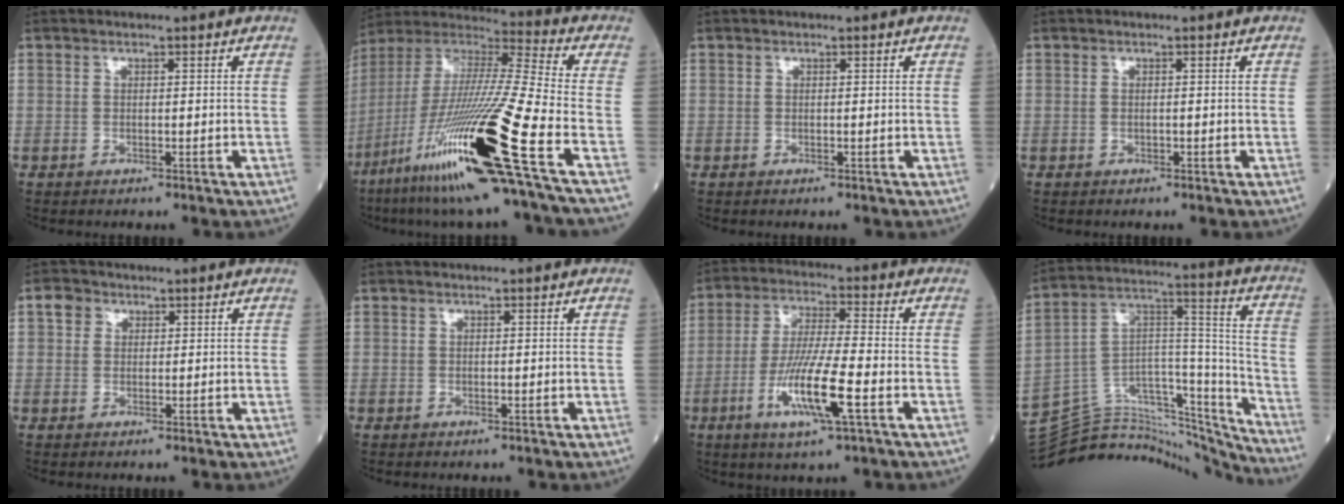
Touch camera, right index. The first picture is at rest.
{"total": 26.8, "force": [-11.9, -0.1, 24.0], "torque": [-0.469, -0.057, -0.222]}
{"total": 0.0}
{"total": 0.0}
{"total": 2.1, "force": [0.7, 1.9, 0.7], "torque": [-0.013, 0.016, 0.008]}
{"total": 0.0}
{"total": 10.9, "force": [-4.0, 0.6, 10.2], "torque": [-0.201, -0.014, -0.075]}
{"total": 26.1, "force": [-24.9, 4.4, 6.2], "torque": [-0.103, 0.041, -0.380]}